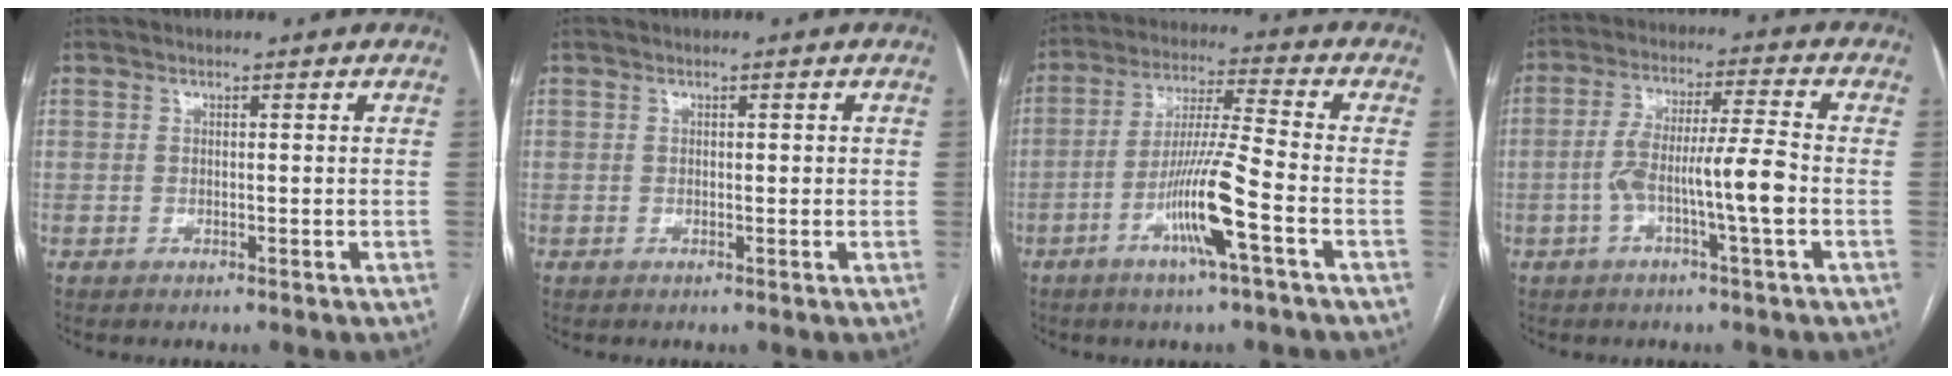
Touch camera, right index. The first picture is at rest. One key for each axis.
{"total": 0.8, "fx": 0.1, "fy": 0.4, "fz": 0.7, "tx": -0.009, "ty": 0.001, "tz": 0.003}
{"total": 11.0, "fx": -4.5, "fy": -0.6, "fz": 10.0, "tx": -0.196, "ty": -0.004, "tz": -0.085}
{"total": 9.0, "fx": -2.4, "fy": 0.1, "fz": 8.7, "tx": -0.165, "ty": 0.017, "tz": -0.043}